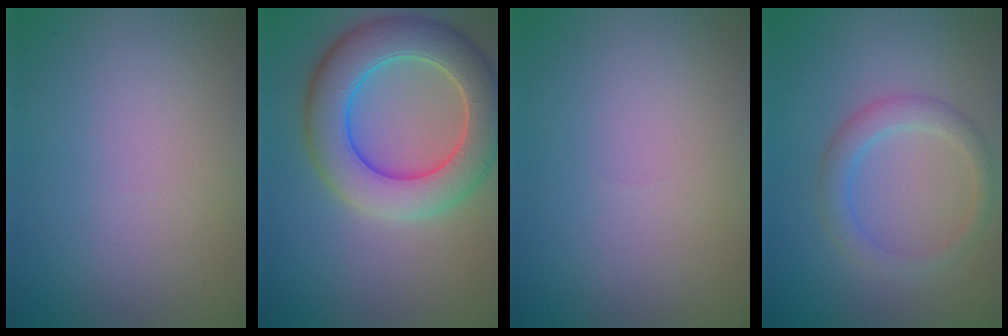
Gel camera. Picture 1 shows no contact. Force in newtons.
{"total": 8.7, "press": 8.6, "slide": 0.6}
{"total": 0.0}
{"total": 2.7, "press": 2.7, "slide": 0.1}